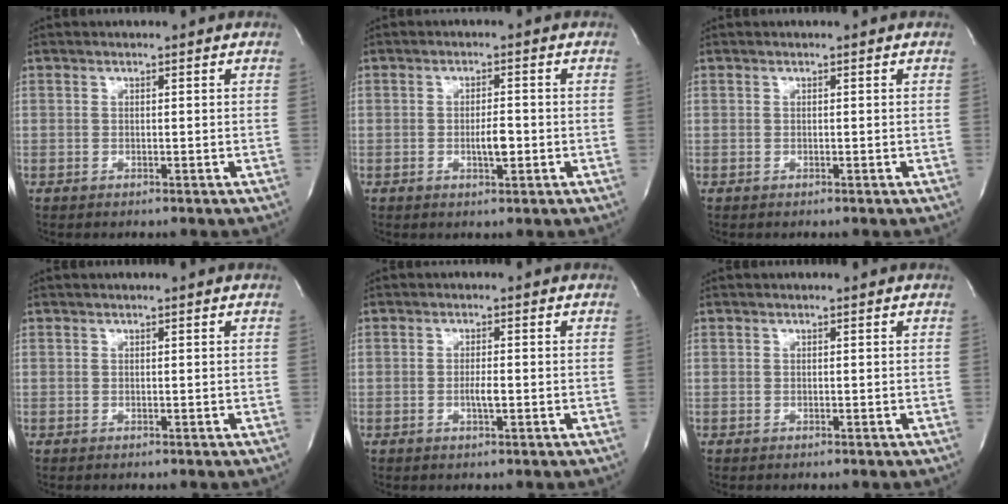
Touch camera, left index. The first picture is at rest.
{"total": 3.0, "force": [-0.8, 0.8, 2.8], "torque": [-0.050, -0.001, -0.011]}
{"total": 0.0}
{"total": 0.0}
{"total": 1.9, "force": [-0.6, 0.3, 1.8], "torque": [-0.037, -0.002, -0.011]}
{"total": 0.0}